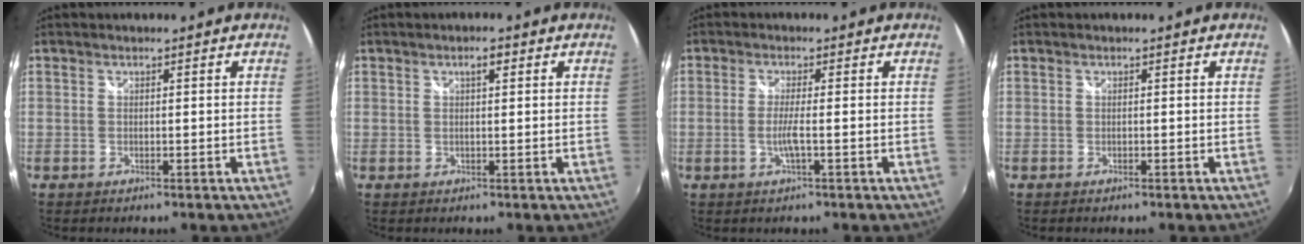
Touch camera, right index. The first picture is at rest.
{"total": 1.7, "force": [0.8, 0.6, 1.3], "torque": [-0.020, 0.004, 0.013]}
{"total": 3.0, "force": [-0.9, -0.2, 2.9], "torque": [-0.056, -0.005, -0.019]}
{"total": 0.0}